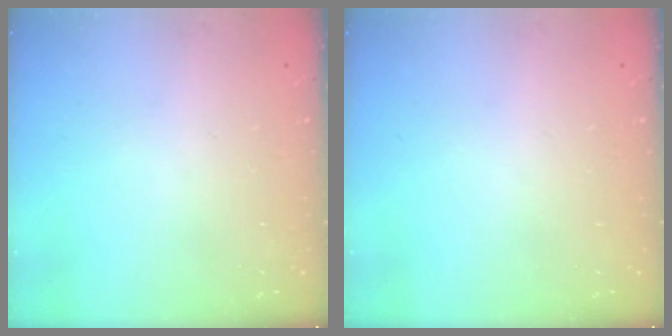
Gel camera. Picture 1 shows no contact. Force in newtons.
{"total": 0.0}